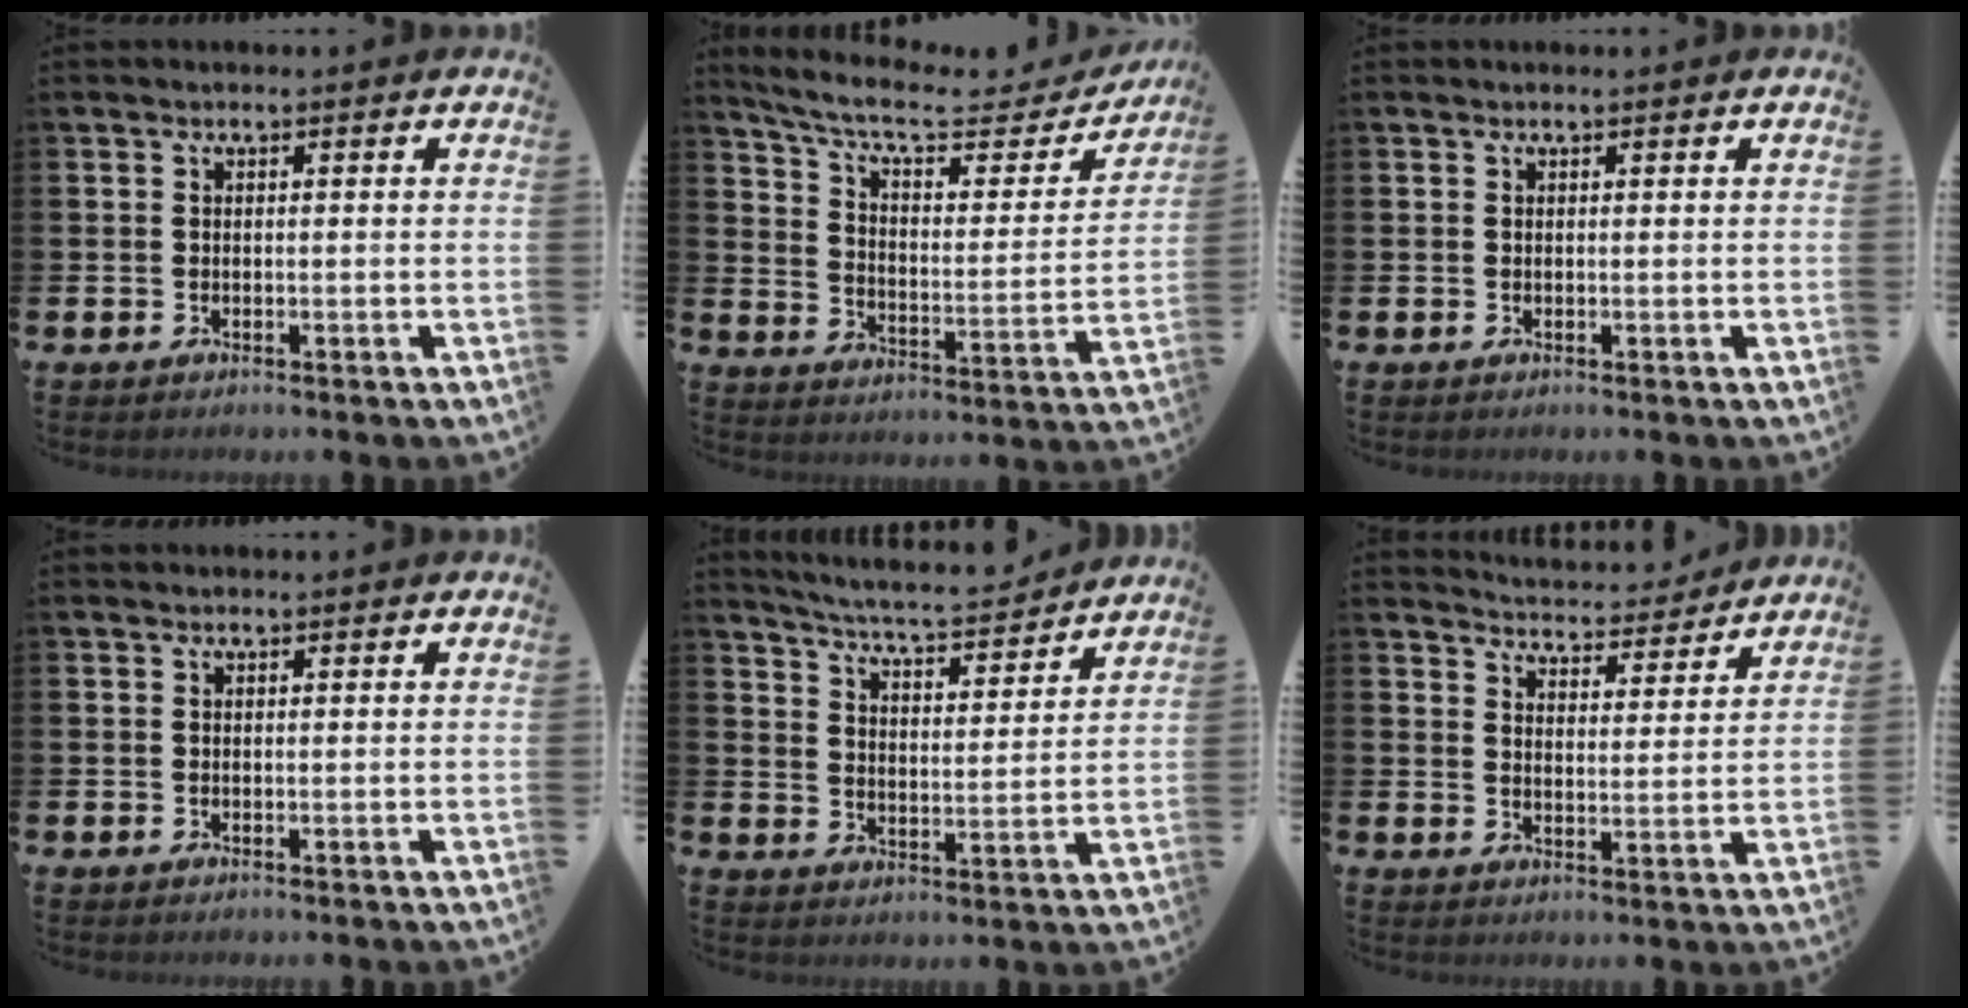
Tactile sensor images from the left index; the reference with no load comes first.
{"total": 9.2, "force": [7.8, 2.7, 4.1], "torque": [-0.103, -0.050, 0.128]}
{"total": 0.0}
{"total": 0.0}
{"total": 6.2, "force": [6.0, 0.1, 1.4], "torque": [-0.046, -0.047, 0.101]}
{"total": 4.8, "force": [4.8, 0.5, -0.1], "torque": [-0.014, -0.037, 0.083]}